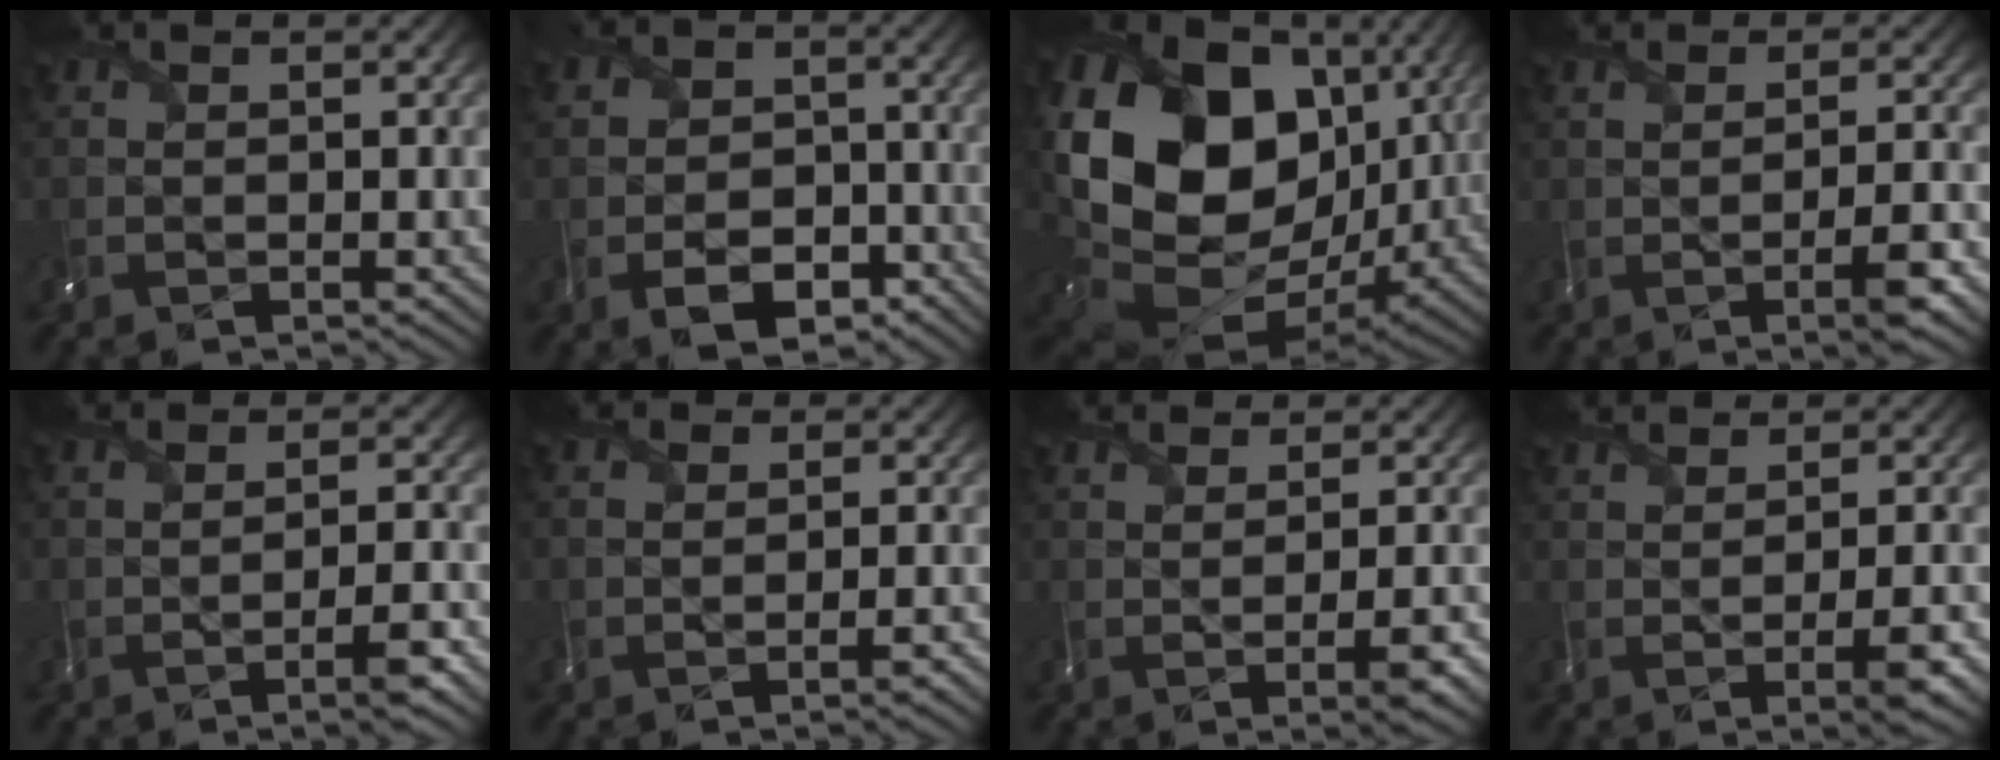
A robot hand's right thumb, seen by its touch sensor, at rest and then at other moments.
{"total": 7.4, "force": [-4.1, 5.1, 3.5], "torque": [-0.041, -0.016, -0.083]}
{"total": 20.7, "force": [2.2, 15.2, 13.9], "torque": [-0.342, -0.023, 0.069]}
{"total": 4.1, "force": [-1.6, 0.2, 3.8], "torque": [-0.052, 0.008, -0.031]}
{"total": 3.7, "force": [-1.9, 0.1, 3.2], "torque": [-0.043, 0.006, -0.039]}
{"total": 2.0, "force": [-0.2, 0.8, 1.8], "torque": [-0.021, 0.009, -0.019]}
{"total": 4.5, "force": [1.4, 1.2, 4.1], "torque": [-0.039, 0.019, 0.001]}
{"total": 4.3, "force": [0.6, 0.7, 4.2], "torque": [-0.046, 0.017, -0.004]}